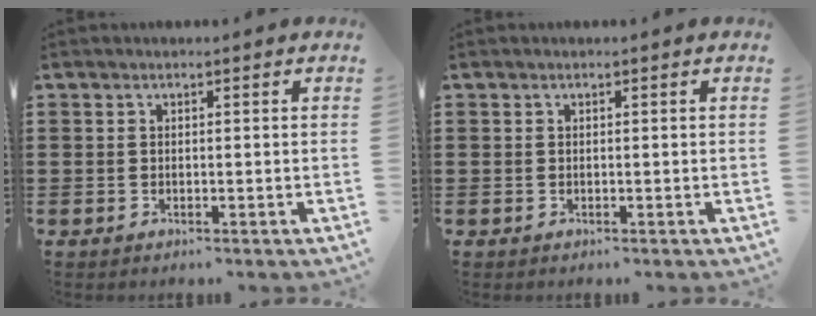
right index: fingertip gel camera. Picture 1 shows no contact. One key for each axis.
{"total": 0.0}